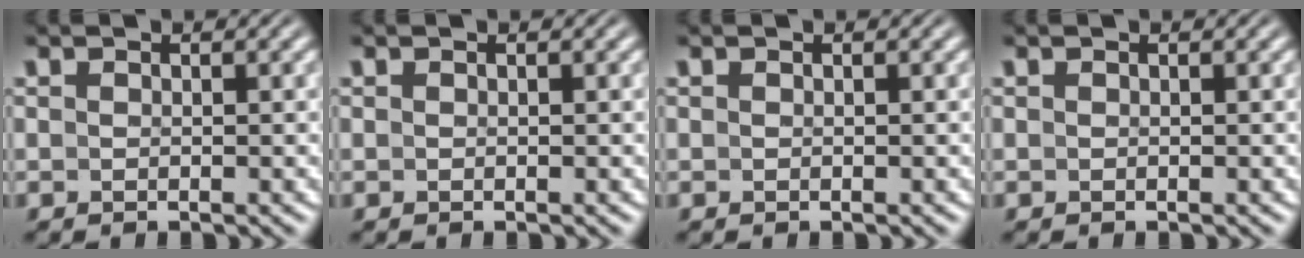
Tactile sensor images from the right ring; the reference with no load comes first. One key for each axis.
{"total": 0.0}
{"total": 0.0}
{"total": 0.0}